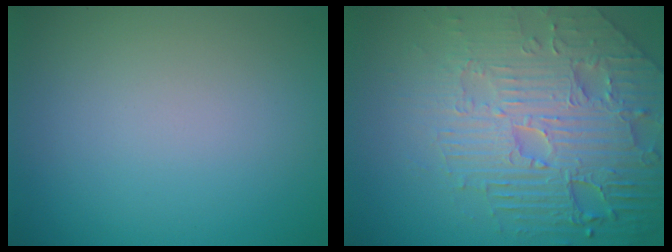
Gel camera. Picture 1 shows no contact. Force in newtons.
{"total": 7.6, "press": 6.1, "slide": 4.7}